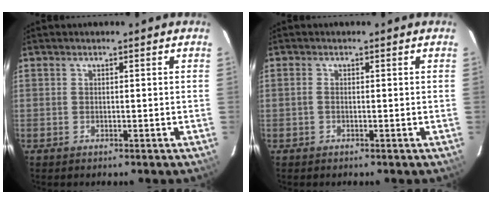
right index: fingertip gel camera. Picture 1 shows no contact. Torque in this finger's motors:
{"motor_torque": [-0.07, 0.03, -0.06, 0.00]}